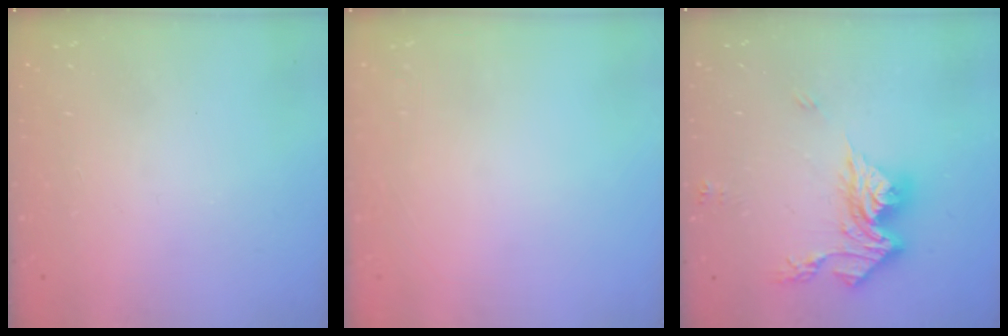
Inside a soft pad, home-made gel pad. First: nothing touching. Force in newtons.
{"total": 0.0}
{"total": 14.7, "press": 14.6, "slide": 1.5}